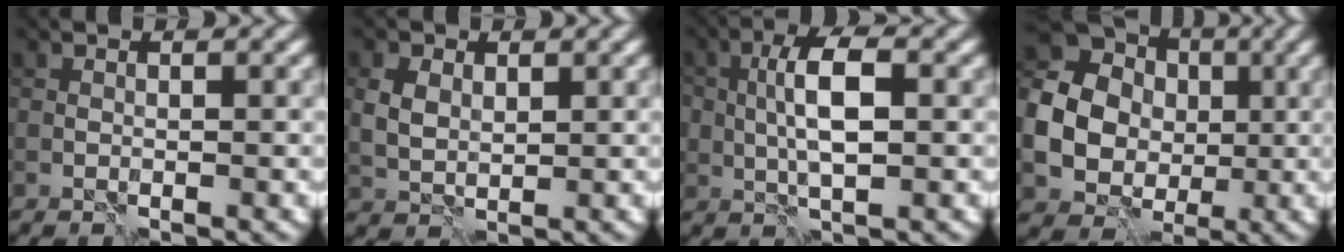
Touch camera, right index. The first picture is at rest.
{"total": 2.3, "force": [1.0, 1.7, 1.3], "torque": [-0.033, 0.001, 0.019]}
{"total": 4.7, "force": [0.6, 2.0, 4.2], "torque": [-0.080, 0.007, 0.011]}
{"total": 14.9, "force": [1.0, 13.4, 6.5], "torque": [-0.170, 0.015, -0.022]}